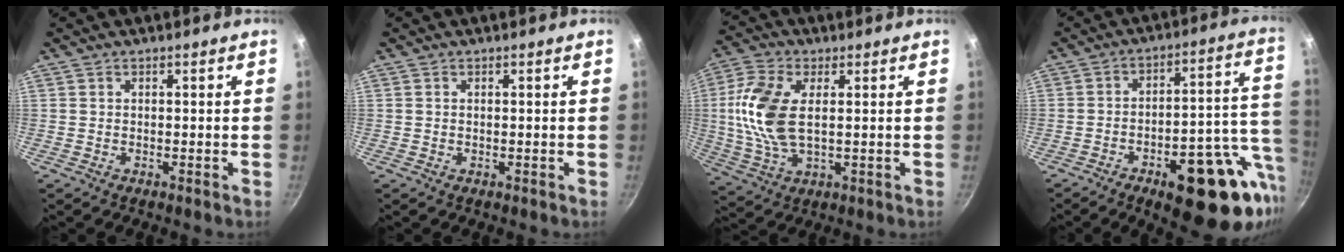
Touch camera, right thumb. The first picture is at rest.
{"total": 0.0}
{"total": 13.1, "force": [1.8, 6.8, 11.1], "torque": [-0.230, 0.004, 0.032]}
{"total": 21.6, "force": [-8.7, 8.3, 18.0], "torque": [-0.191, 0.036, -0.115]}